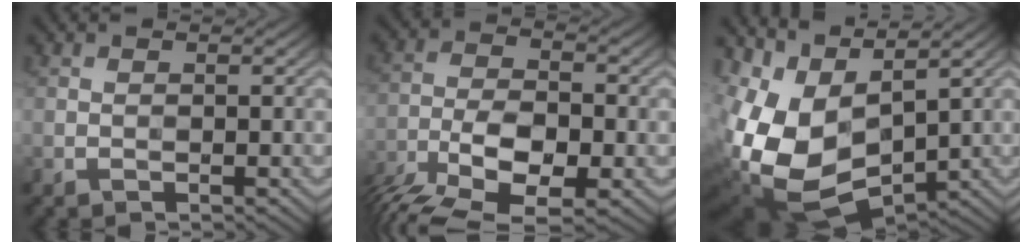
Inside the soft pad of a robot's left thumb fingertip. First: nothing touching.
{"total": 11.2, "force": [-6.7, 5.1, 7.4], "torque": [-0.148, -0.013, -0.127]}
{"total": 13.9, "force": [1.8, 8.7, 10.7], "torque": [-0.263, -0.023, 0.051]}